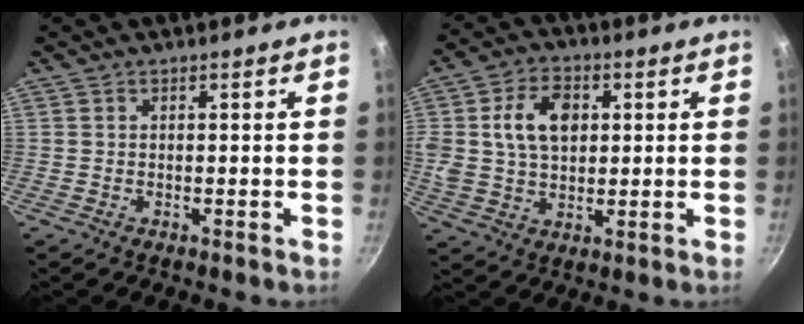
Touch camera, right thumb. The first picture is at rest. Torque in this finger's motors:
{"motor_torque": [-0.71, 1.46, 1.22, 0.45, 0.11]}